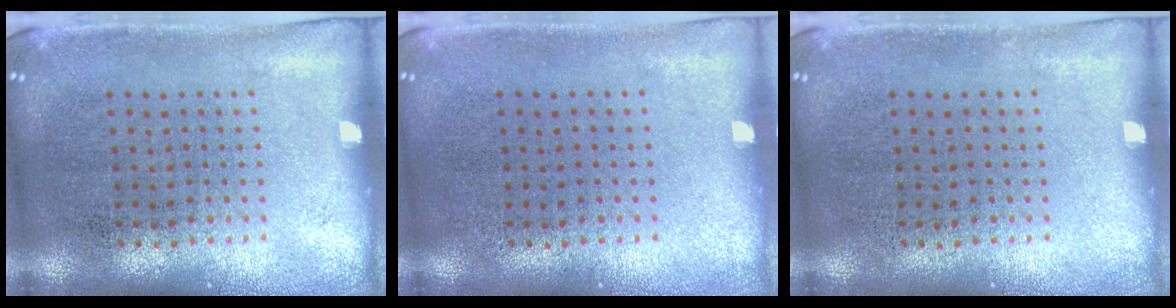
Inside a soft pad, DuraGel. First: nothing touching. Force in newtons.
{"total": 0.0}
{"total": 0.0}